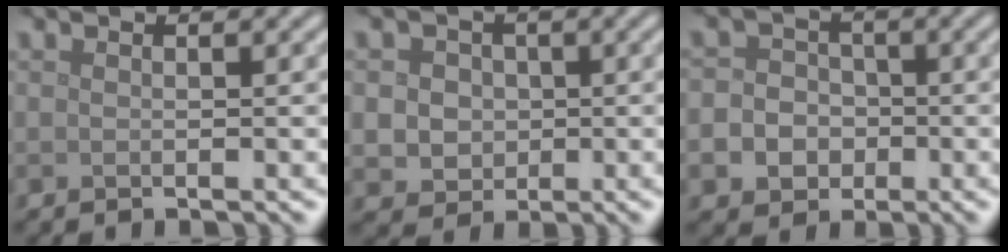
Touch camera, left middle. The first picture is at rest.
{"total": 4.5, "force": [0.6, 4.0, 2.0], "torque": [-0.024, 0.019, 0.000]}
{"total": 6.6, "force": [-2.0, 5.9, 1.9], "torque": [-0.020, -0.007, -0.063]}